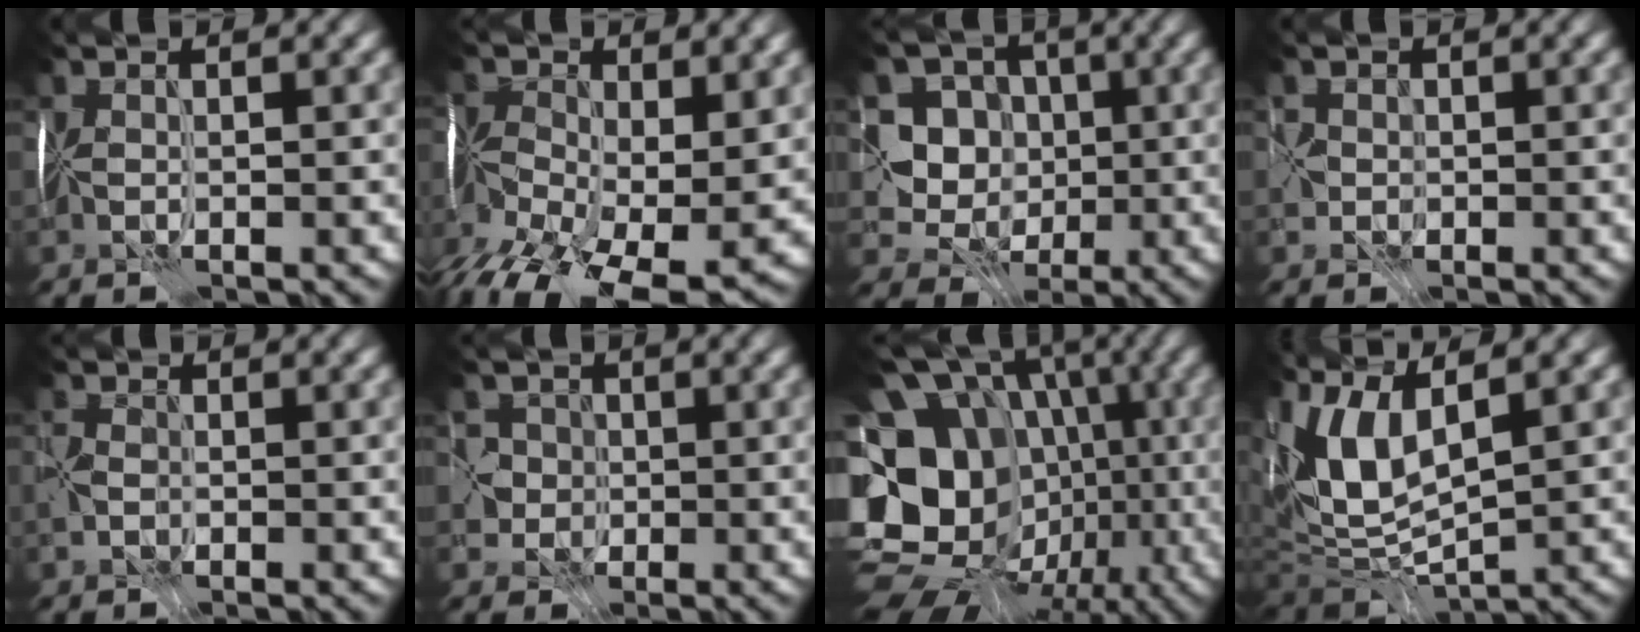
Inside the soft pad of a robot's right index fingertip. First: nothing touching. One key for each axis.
{"total": 15.0, "fx": -6.0, "fy": 8.6, "fz": 10.7, "tx": -0.209, "ty": -0.026, "tz": -0.084}
{"total": 5.9, "fx": 0.8, "fy": 5.5, "fz": 1.9, "tx": -0.036, "ty": 0.008, "tz": -0.007}
{"total": 1.1, "fx": -0.3, "fy": 0.8, "fz": -0.6, "tx": 0.005, "ty": 0.005, "tz": -0.010}
{"total": 1.2, "fx": -0.5, "fy": 1.1, "fz": 0.2, "tx": -0.018, "ty": 0.006, "tz": -0.015}
{"total": 2.2, "fx": -0.4, "fy": 2.1, "fz": -0.3, "tx": 0.012, "ty": 0.010, "tz": -0.008}
{"total": 21.6, "fx": -3.9, "fy": 18.8, "fz": 9.8, "tx": -0.178, "ty": 0.031, "tz": -0.102}
{"total": 7.3, "fx": 2.4, "fy": 3.6, "fz": 5.9, "tx": -0.153, "ty": 0.008, "tz": 0.044}